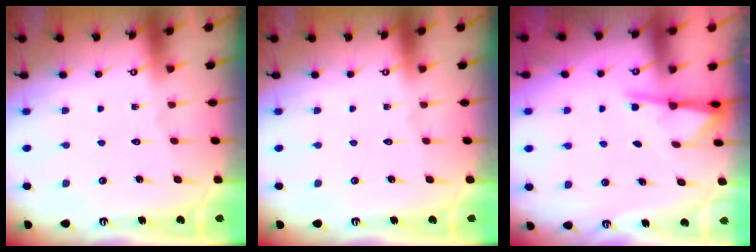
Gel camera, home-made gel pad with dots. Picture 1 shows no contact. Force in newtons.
{"total": 0.0}
{"total": 2.6, "press": 2.6, "slide": 0.4}